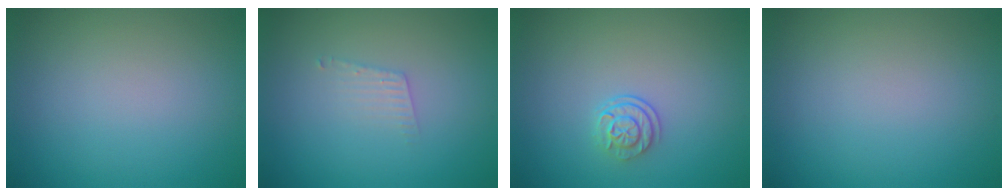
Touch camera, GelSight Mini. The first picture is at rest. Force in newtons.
{"total": 1.3, "press": 1.3, "slide": 0.1}
{"total": 2.2, "press": 1.7, "slide": 1.4}
{"total": 0.0}